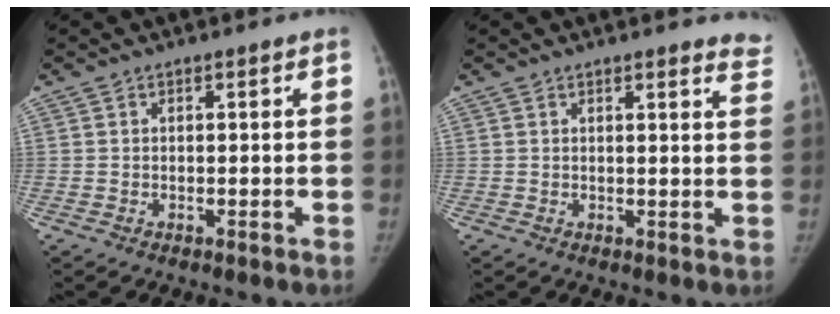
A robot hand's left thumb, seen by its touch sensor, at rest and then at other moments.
{"total": 5.4, "force": [5.1, 1.1, 1.5], "torque": [0.005, -0.027, 0.032]}